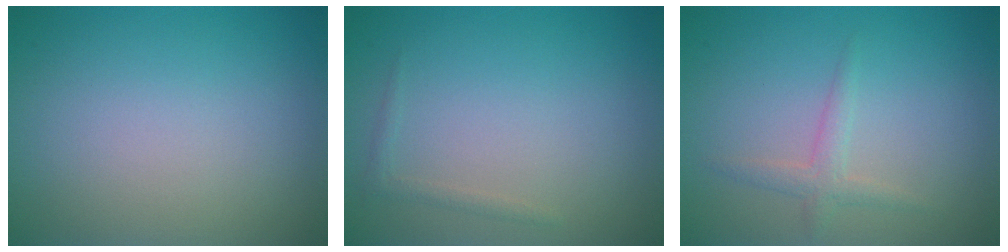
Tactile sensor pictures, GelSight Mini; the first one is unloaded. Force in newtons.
{"total": 0.8, "press": 0.8, "slide": 0.1}
{"total": 1.6, "press": 1.6, "slide": 0.1}